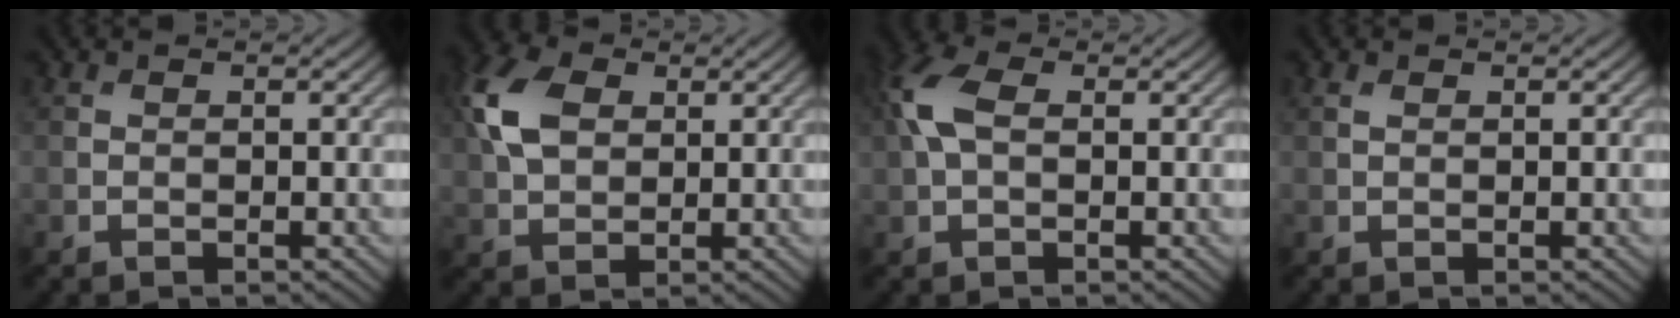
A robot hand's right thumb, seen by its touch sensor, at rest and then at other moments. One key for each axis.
{"total": 7.3, "fx": 2.1, "fy": 4.9, "fz": 5.0, "tx": -0.132, "ty": 0.014, "tz": 0.036}
{"total": 5.4, "fx": 1.0, "fy": 3.1, "fz": 4.3, "tx": -0.112, "ty": 0.018, "tz": 0.012}
{"total": 0.8, "fx": 0.4, "fy": 0.4, "fz": 0.5, "tx": -0.016, "ty": 0.001, "tz": 0.007}